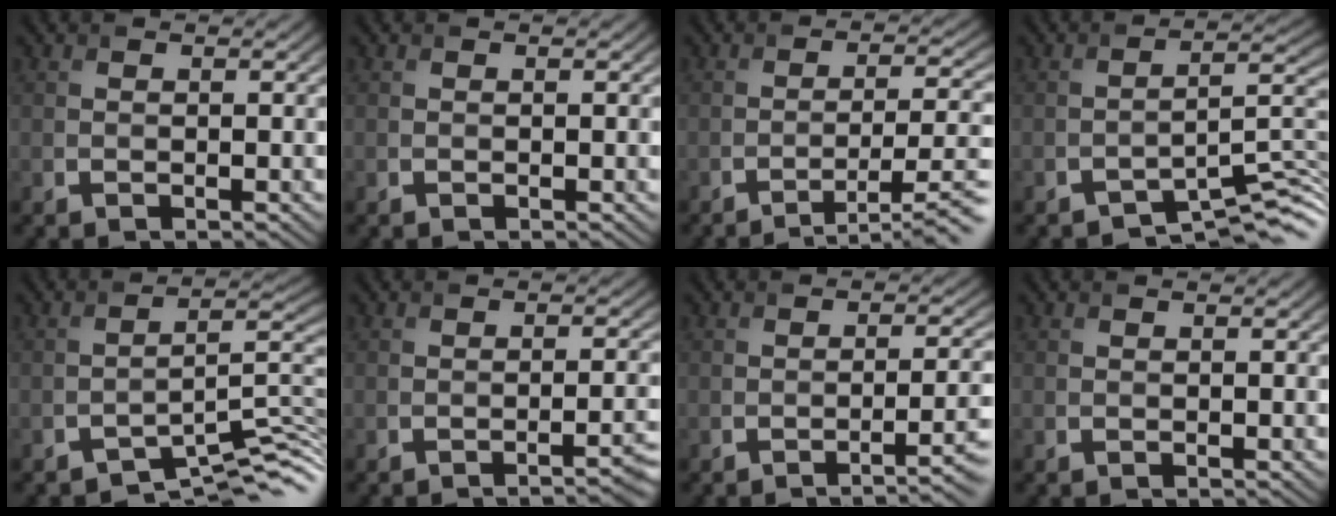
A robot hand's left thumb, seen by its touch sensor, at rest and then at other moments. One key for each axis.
{"total": 0.0}
{"total": 7.4, "fx": -4.8, "fy": 1.5, "fz": 5.5, "tx": -0.086, "ty": 0.003, "tz": -0.068}
{"total": 6.2, "fx": -4.7, "fy": 1.6, "fz": 3.8, "tx": -0.048, "ty": -0.001, "tz": -0.078}
{"total": 6.9, "fx": -5.0, "fy": 1.8, "fz": 4.3, "tx": -0.057, "ty": -0.006, "tz": -0.088}
{"total": 3.0, "fx": -1.8, "fy": 0.6, "fz": 2.3, "tx": -0.022, "ty": 0.007, "tz": -0.034}
{"total": 5.0, "fx": -2.3, "fy": 1.5, "fz": 4.1, "tx": -0.039, "ty": 0.003, "tz": -0.037}
{"total": 0.0}